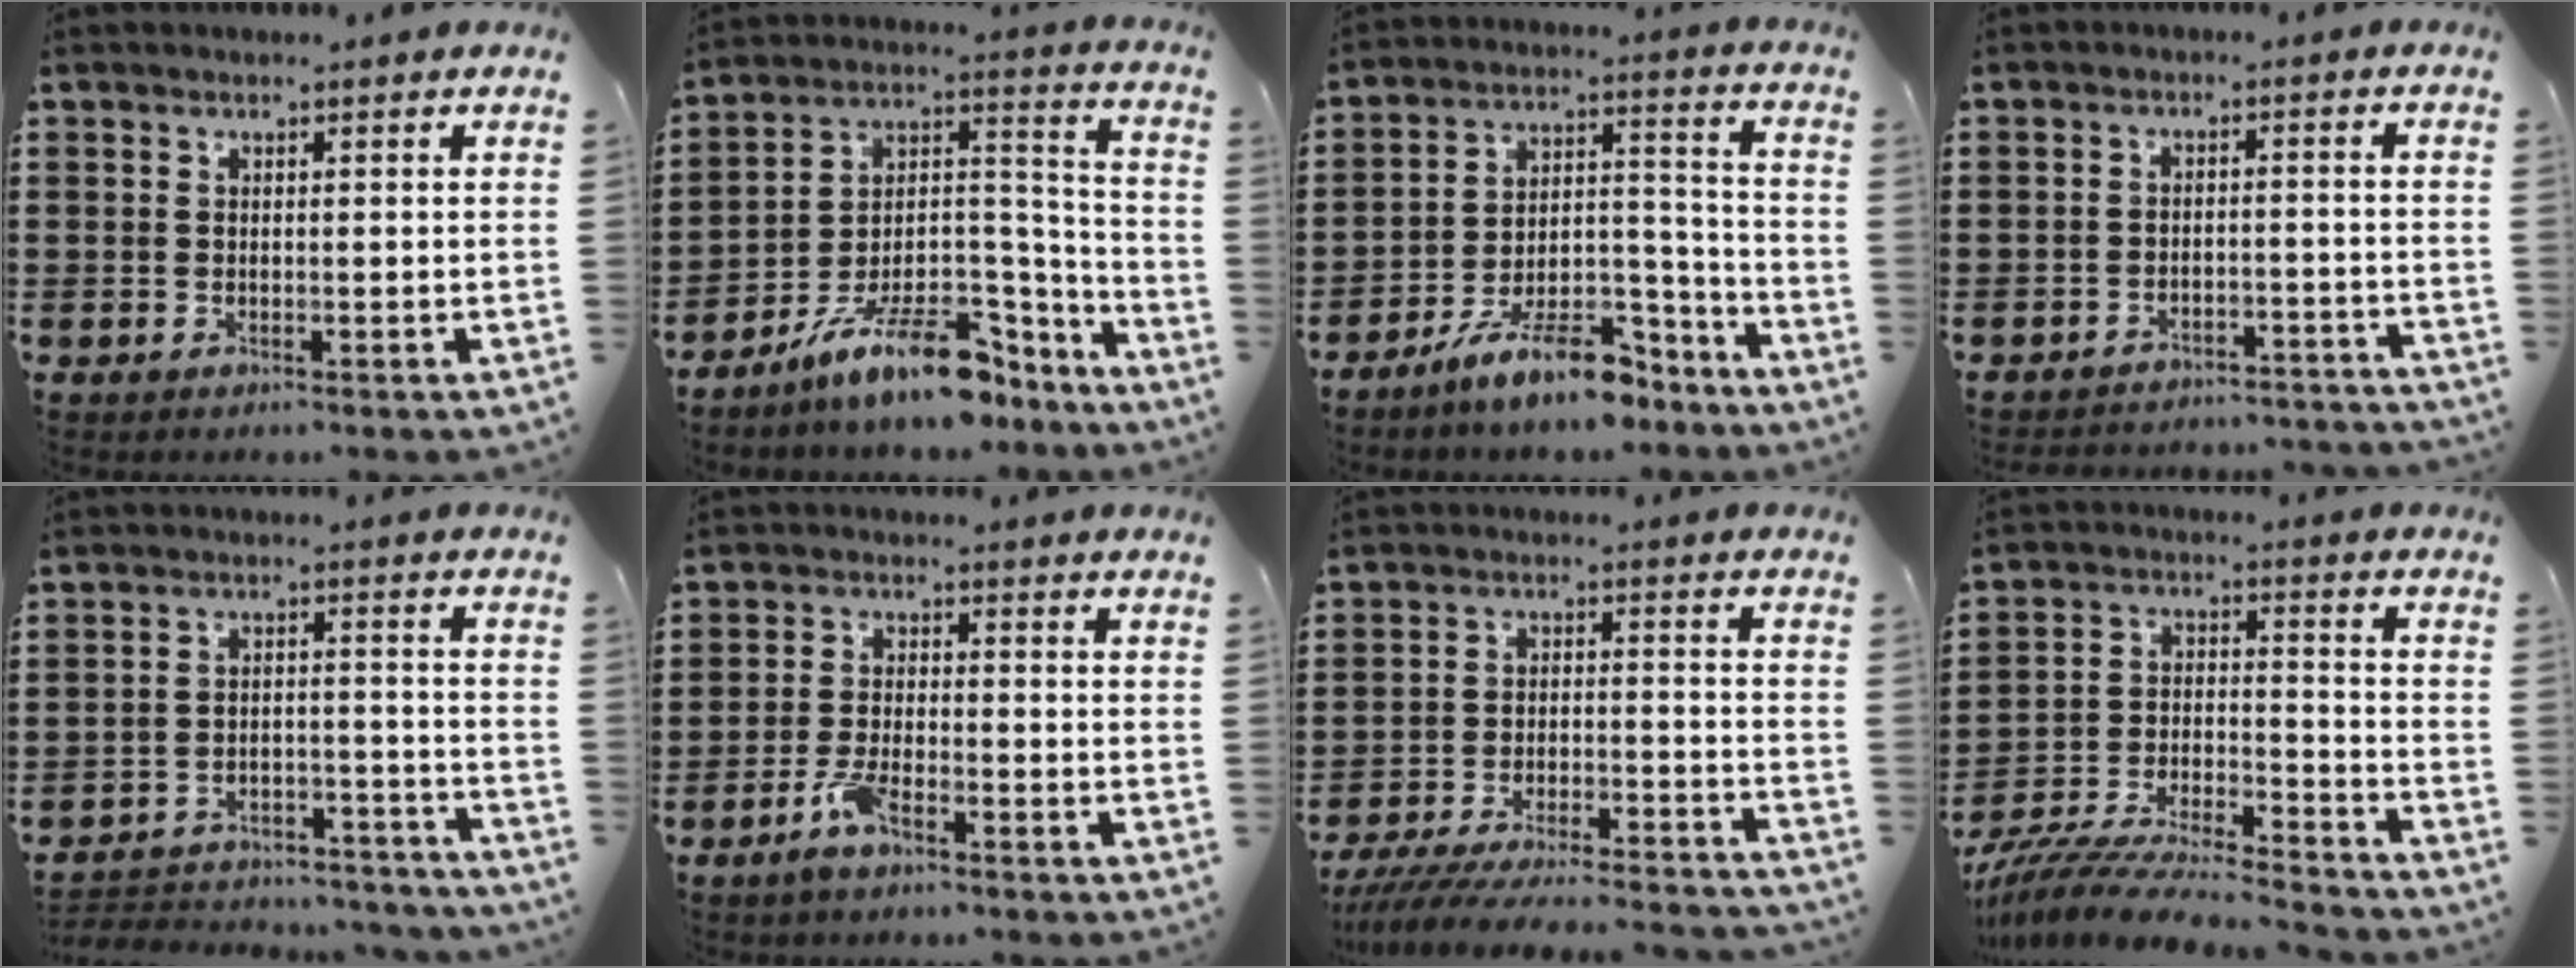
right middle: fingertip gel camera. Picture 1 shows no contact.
{"total": 11.7, "force": [-9.1, 2.7, 6.8], "torque": [-0.114, 0.025, -0.171]}
{"total": 11.2, "force": [-9.2, 2.4, 5.9], "torque": [-0.095, 0.034, -0.171]}
{"total": 3.2, "force": [-3.2, 0.0, 0.2], "torque": [-0.007, 0.002, -0.069]}
{"total": 4.2, "force": [-4.1, 0.7, 0.6], "torque": [-0.015, 0.007, -0.087]}
{"total": 4.0, "force": [-2.7, 1.0, 2.8], "torque": [-0.067, 0.000, -0.055]}
{"total": 6.8, "force": [-6.5, 0.2, 2.0], "torque": [-0.038, 0.000, -0.127]}
{"total": 8.9, "force": [-8.6, 0.1, 2.4], "torque": [-0.046, 0.003, -0.170]}